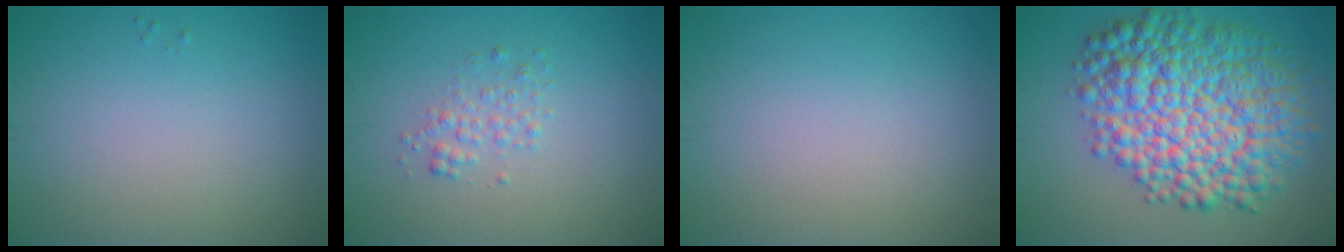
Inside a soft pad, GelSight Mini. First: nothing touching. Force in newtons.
{"total": 1.5, "press": 1.5, "slide": 0.0}
{"total": 0.0}
{"total": 12.5, "press": 12.5, "slide": 0.2}